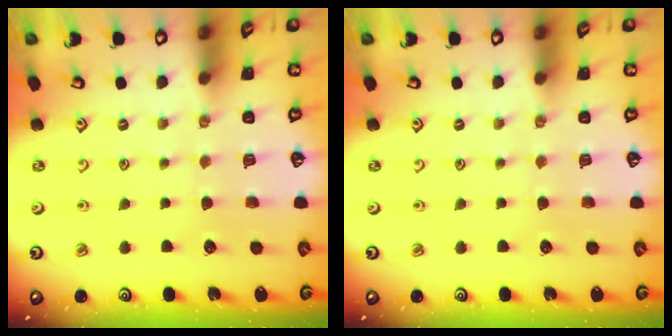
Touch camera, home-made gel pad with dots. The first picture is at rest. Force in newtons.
{"total": 0.0}